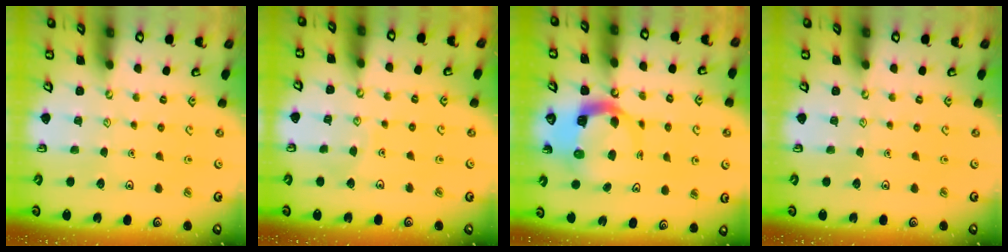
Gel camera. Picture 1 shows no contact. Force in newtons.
{"total": 4.8, "press": 4.8, "slide": 0.2}
{"total": 8.1, "press": 8.0, "slide": 0.9}
{"total": 0.0}